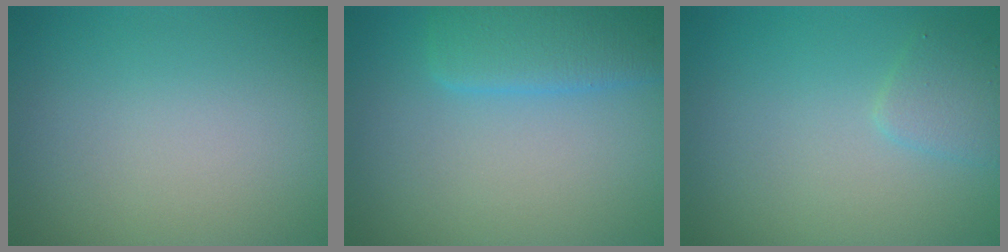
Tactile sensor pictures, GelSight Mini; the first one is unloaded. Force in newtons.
{"total": 4.2, "press": 4.2, "slide": 0.2}
{"total": 1.6, "press": 1.6, "slide": 0.1}